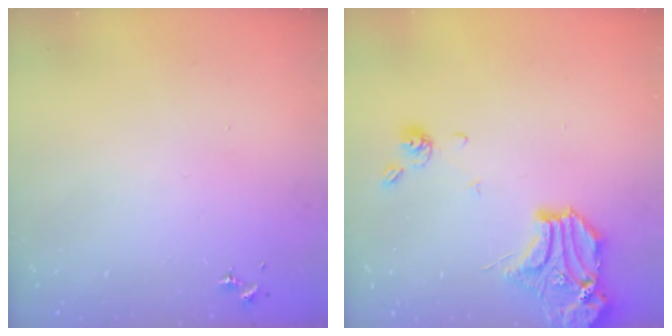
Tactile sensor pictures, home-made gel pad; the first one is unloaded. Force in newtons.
{"total": 16.0, "press": 15.8, "slide": 2.5}